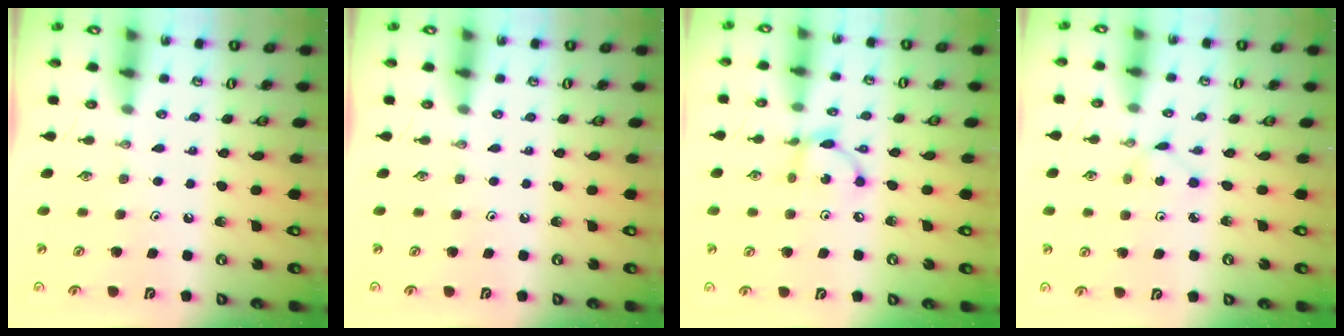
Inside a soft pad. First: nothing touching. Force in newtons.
{"total": 0.0}
{"total": 6.9, "press": 6.9, "slide": 0.2}
{"total": 1.6, "press": 1.6, "slide": 0.2}